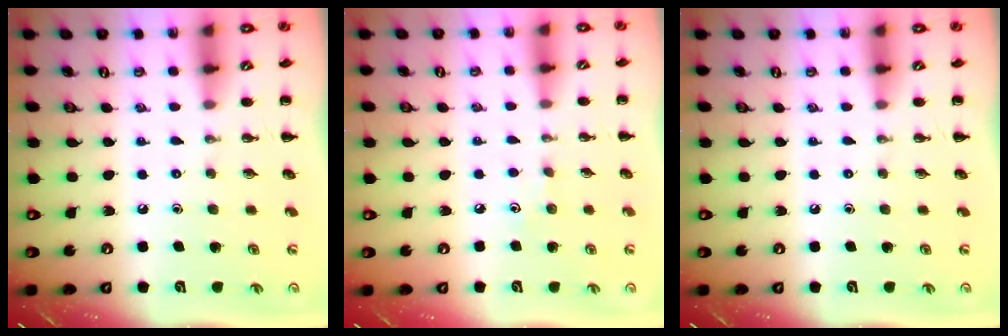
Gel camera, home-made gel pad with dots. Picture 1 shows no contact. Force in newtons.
{"total": 3.9, "press": 3.7, "slide": 1.3}
{"total": 0.0}